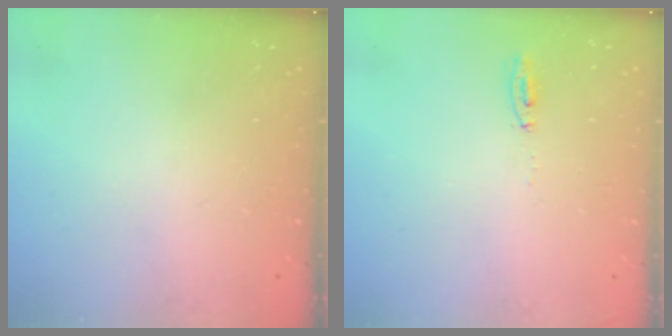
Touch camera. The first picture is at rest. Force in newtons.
{"total": 16.2, "press": 5.8, "slide": 15.1}